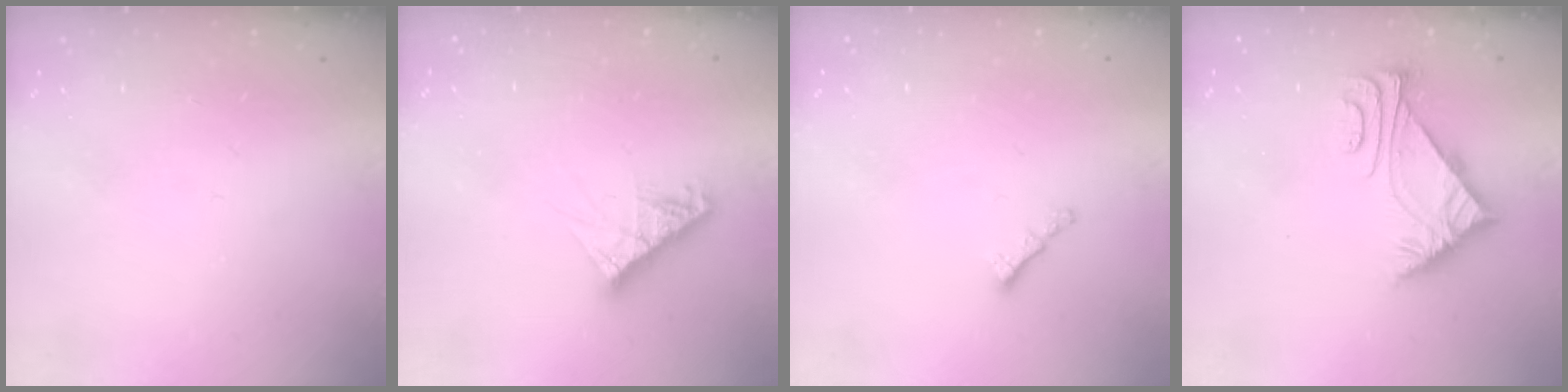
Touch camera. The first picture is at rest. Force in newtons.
{"total": 9.3, "press": 9.3, "slide": 0.9}
{"total": 0.7, "press": 0.6, "slide": 0.4}
{"total": 5.8, "press": 5.7, "slide": 0.6}